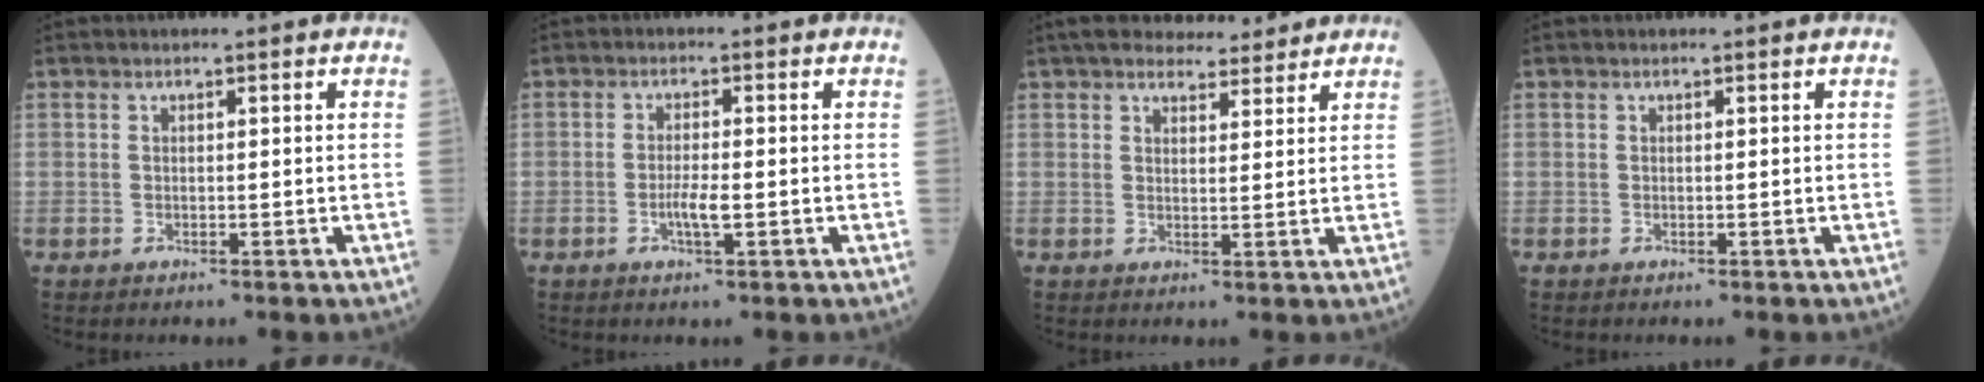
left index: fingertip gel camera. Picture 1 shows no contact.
{"total": 2.6, "force": [-0.7, 0.2, 2.5], "torque": [-0.052, -0.003, -0.013]}
{"total": 10.2, "force": [9.1, 2.6, 3.9], "torque": [-0.050, 0.015, 0.124]}
{"total": 0.0}